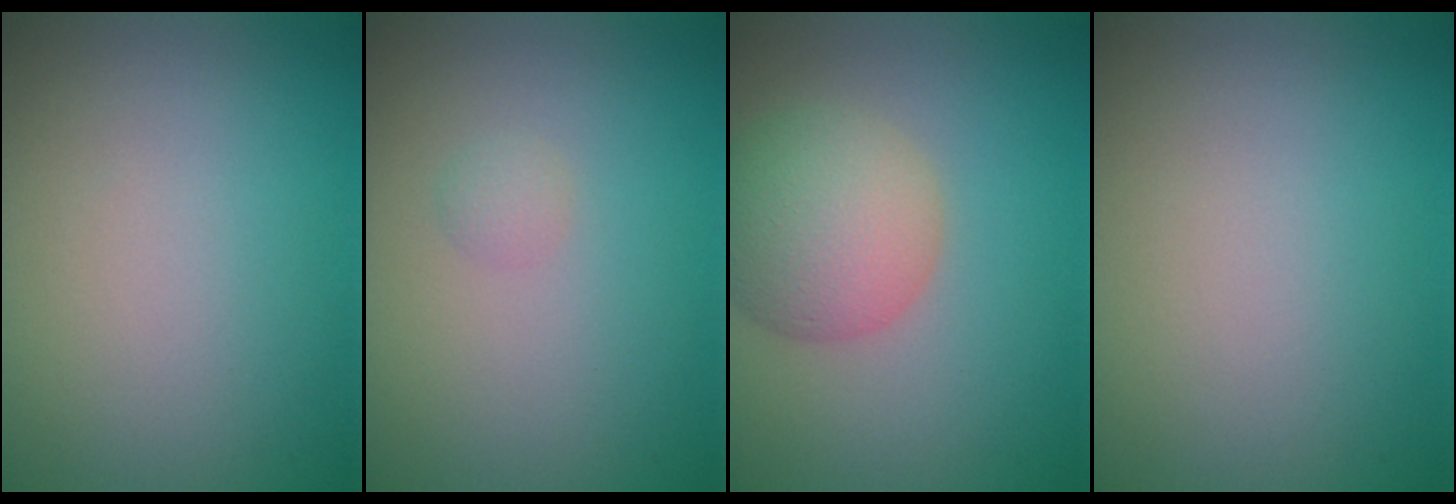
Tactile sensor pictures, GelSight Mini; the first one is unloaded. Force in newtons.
{"total": 0.7, "press": 0.7, "slide": 0.0}
{"total": 6.0, "press": 6.0, "slide": 0.4}
{"total": 0.0}